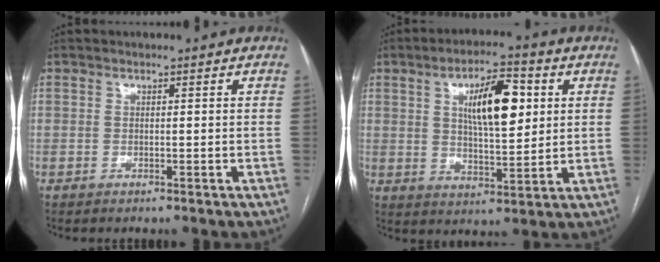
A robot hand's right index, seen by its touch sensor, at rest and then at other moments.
{"total": 11.4, "force": [3.3, 3.4, 10.4], "torque": [-0.174, 0.009, 0.057]}